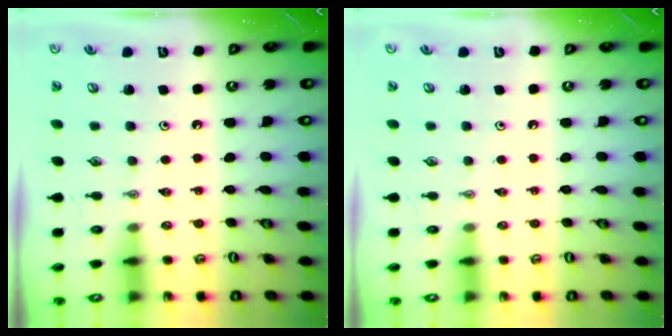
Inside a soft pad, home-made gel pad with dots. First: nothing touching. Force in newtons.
{"total": 0.0}